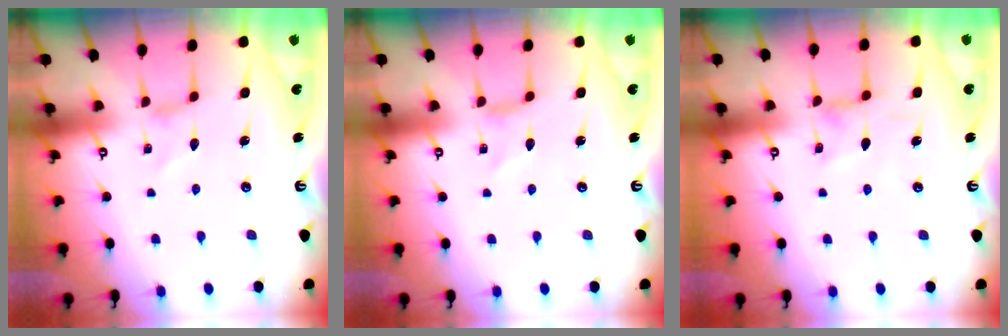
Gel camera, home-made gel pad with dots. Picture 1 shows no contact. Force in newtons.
{"total": 0.0}
{"total": 1.1, "press": 1.1, "slide": 0.1}